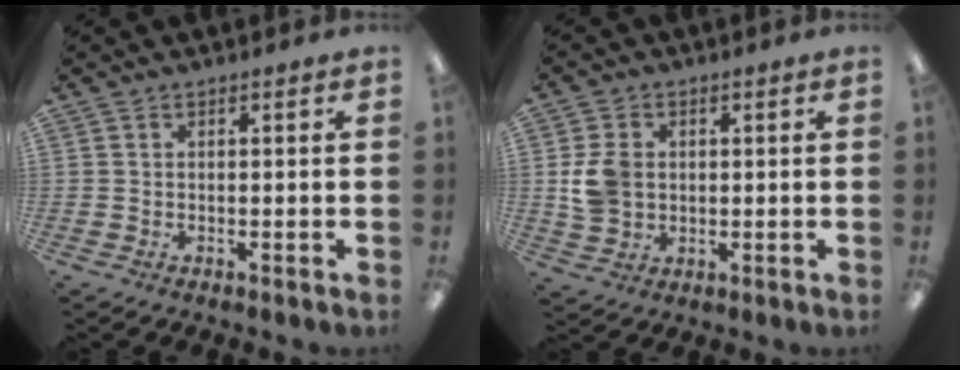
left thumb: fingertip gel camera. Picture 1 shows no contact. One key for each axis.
{"total": 7.3, "fx": 1.0, "fy": 6.1, "fz": 3.8, "tx": -0.069, "ty": 0.008, "tz": 0.023}